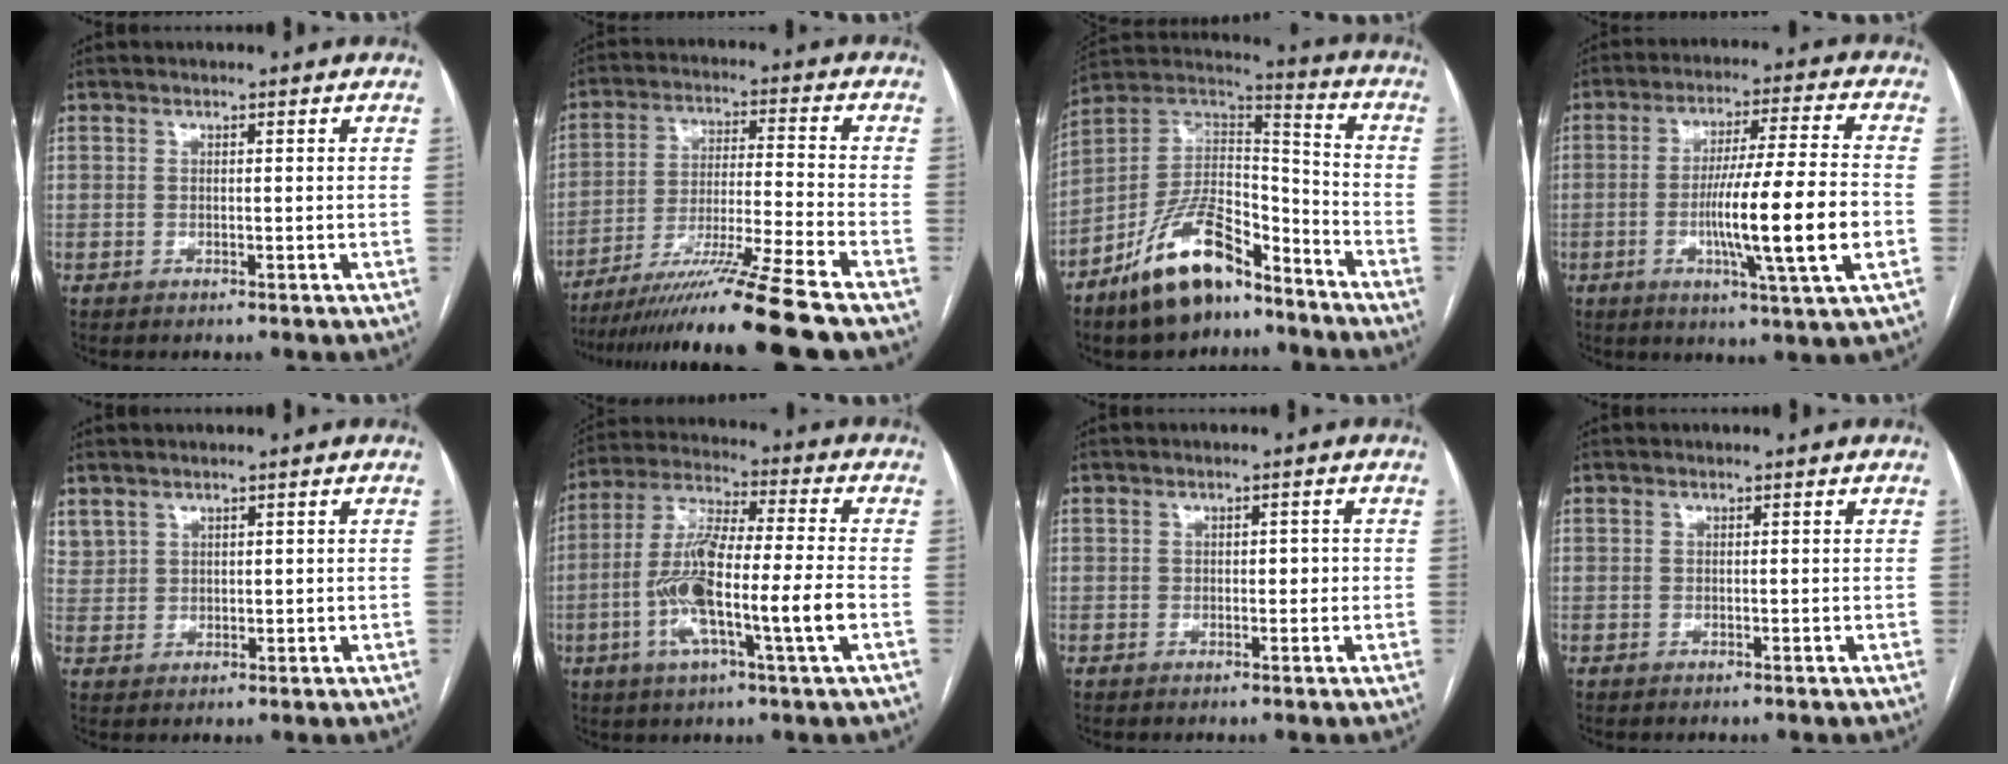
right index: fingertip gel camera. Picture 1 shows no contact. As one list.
[{"total": 16.0, "force": [-12.9, -3.1, 9.0], "torque": [-0.161, -0.033, -0.219]}, {"total": 16.4, "force": [-11.4, 6.2, 10.1], "torque": [-0.187, 0.026, -0.203]}, {"total": 15.0, "force": [-3.2, -0.6, 14.7], "torque": [-0.248, -0.010, -0.058]}, {"total": 3.4, "force": [2.7, 2.0, 0.6], "torque": [-0.011, 0.007, 0.064]}, {"total": 14.8, "force": [-3.6, 1.1, 14.3], "torque": [-0.278, 0.001, -0.071]}, {"total": 1.7, "force": [-0.1, 1.0, 1.4], "torque": [-0.016, 0.006, -0.001]}, {"total": 0.0}]